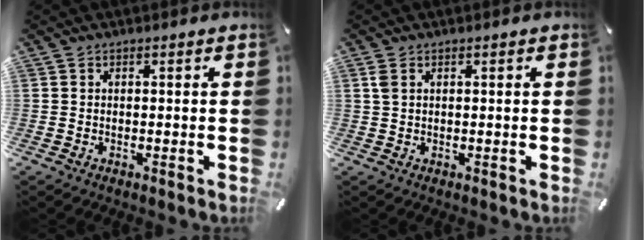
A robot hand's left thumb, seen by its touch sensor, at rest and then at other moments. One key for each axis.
{"total": 1.5, "fx": 0.6, "fy": 0.9, "fz": 1.1, "tx": -0.024, "ty": 0.005, "tz": 0.010}